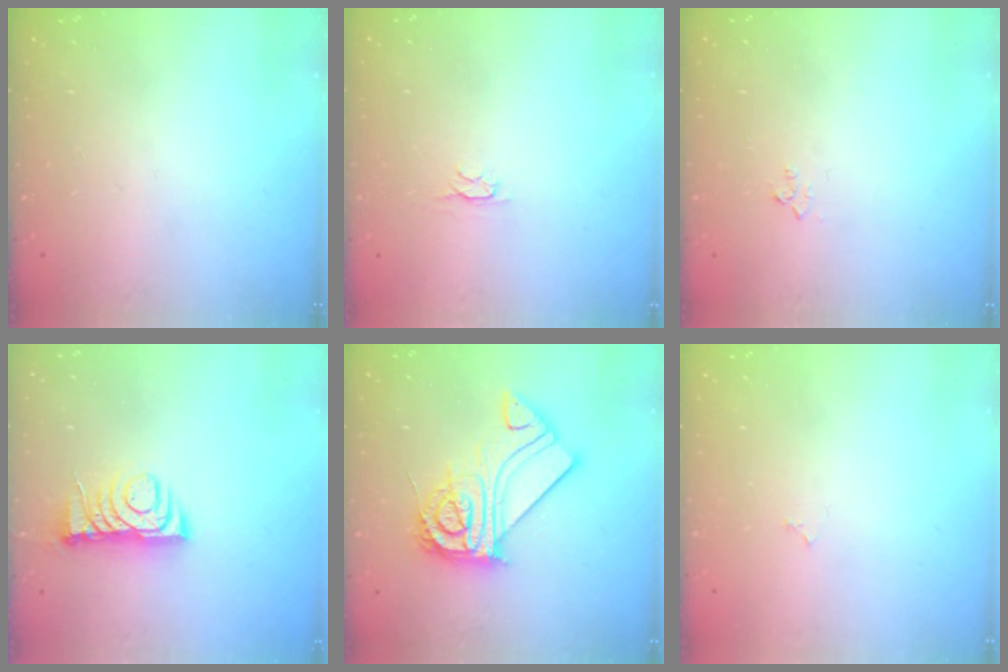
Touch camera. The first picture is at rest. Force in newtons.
{"total": 2.4, "press": 2.3, "slide": 0.5}
{"total": 2.9, "press": 2.8, "slide": 0.4}
{"total": 7.0, "press": 7.0, "slide": 0.7}
{"total": 15.9, "press": 15.8, "slide": 0.7}
{"total": 1.8, "press": 1.8, "slide": 0.3}